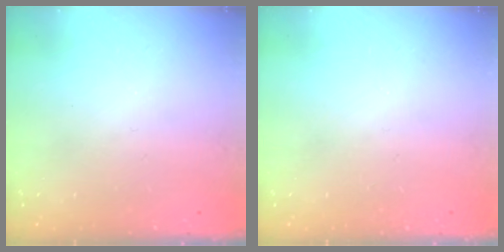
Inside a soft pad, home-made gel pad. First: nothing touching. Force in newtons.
{"total": 0.0}